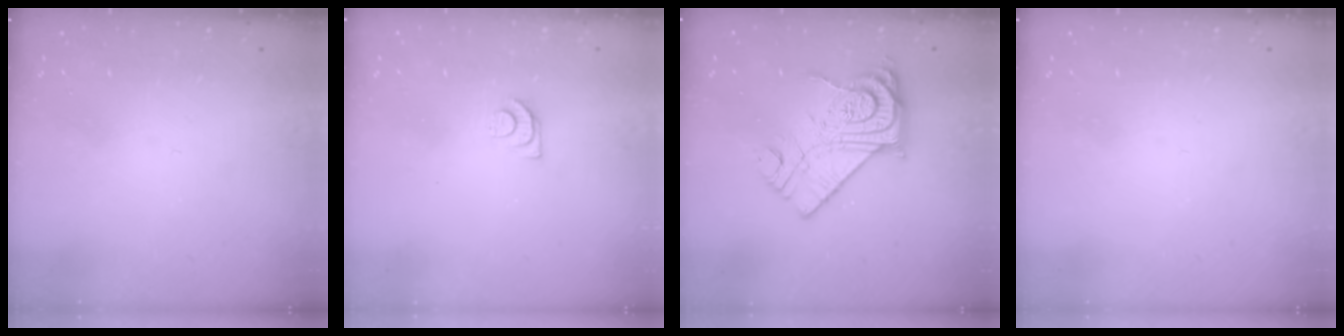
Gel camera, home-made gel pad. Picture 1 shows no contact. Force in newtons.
{"total": 4.9, "press": 4.9, "slide": 0.6}
{"total": 15.9, "press": 15.9, "slide": 1.1}
{"total": 0.0}